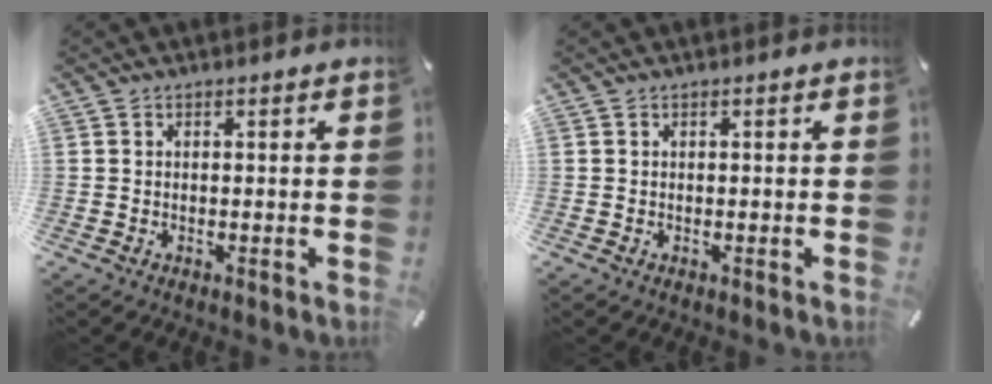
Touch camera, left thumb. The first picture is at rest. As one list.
[{"total": 0.0}]